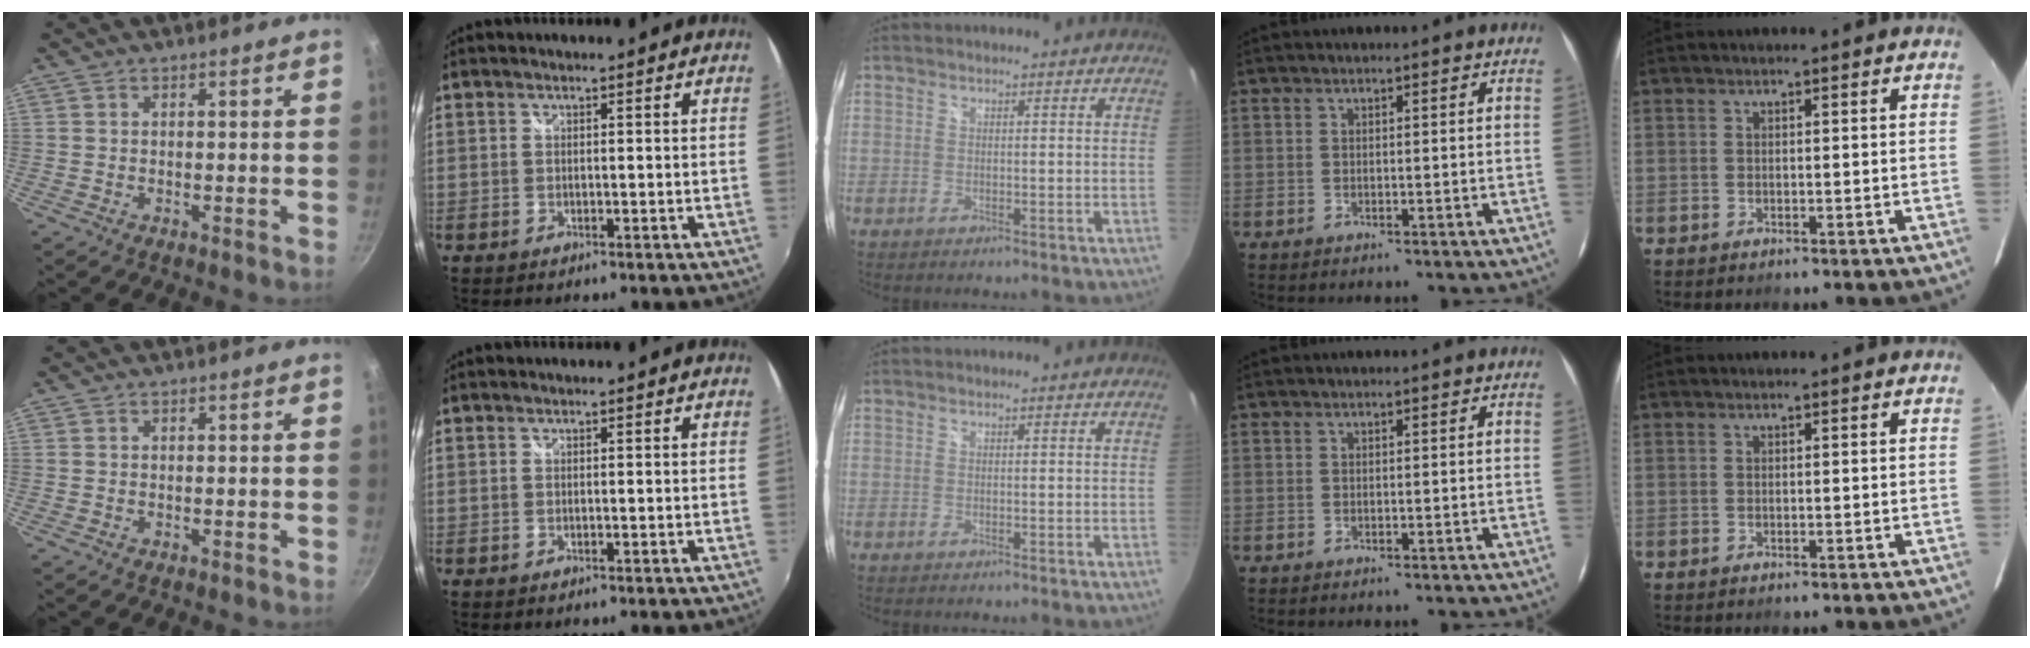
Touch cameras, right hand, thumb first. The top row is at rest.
{}